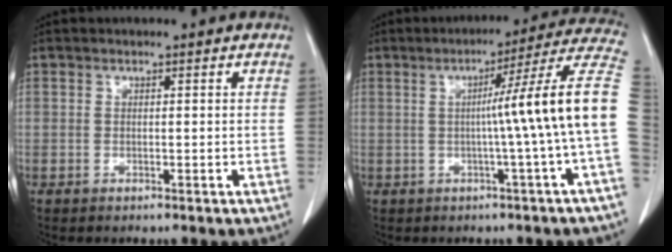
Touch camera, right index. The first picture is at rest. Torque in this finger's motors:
{"motor_torque": [1.34, -0.25, 0.69, 0.14]}